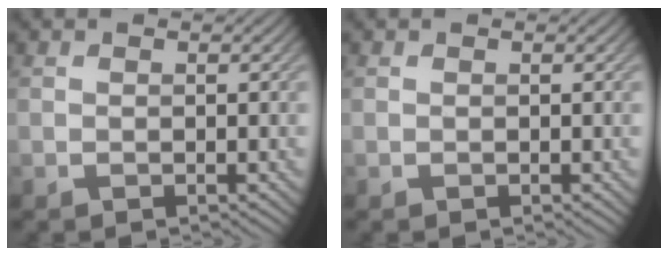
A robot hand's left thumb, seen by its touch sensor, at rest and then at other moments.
{"total": 0.0}